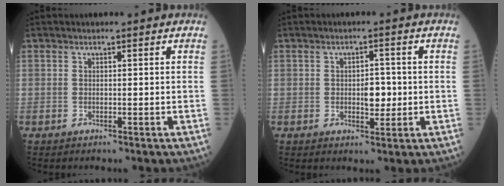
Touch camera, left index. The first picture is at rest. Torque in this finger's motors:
{"motor_torque": [0.56, -0.24, 0.05, 0.01]}